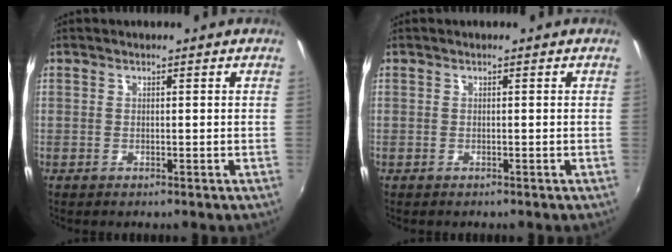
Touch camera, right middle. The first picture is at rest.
{"total": 0.7, "force": [0.7, -0.1, -0.2], "torque": [0.007, -0.001, 0.009]}